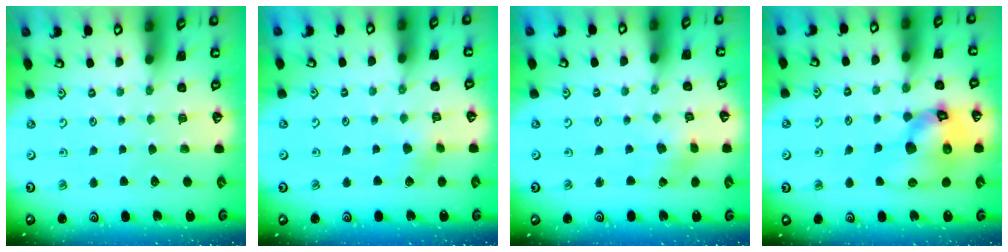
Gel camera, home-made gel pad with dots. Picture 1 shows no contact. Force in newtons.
{"total": 3.2, "press": 3.2, "slide": 0.4}
{"total": 2.6, "press": 2.5, "slide": 0.5}
{"total": 18.7, "press": 18.5, "slide": 2.5}